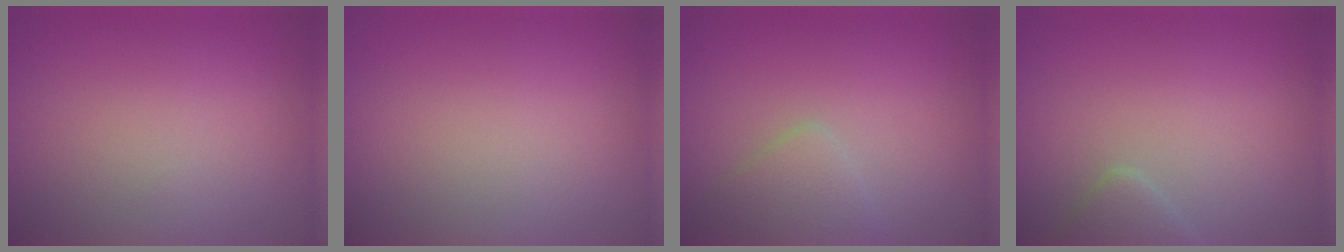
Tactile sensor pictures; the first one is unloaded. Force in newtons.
{"total": 0.0}
{"total": 2.3, "press": 2.3, "slide": 0.1}
{"total": 2.0, "press": 2.0, "slide": 0.1}